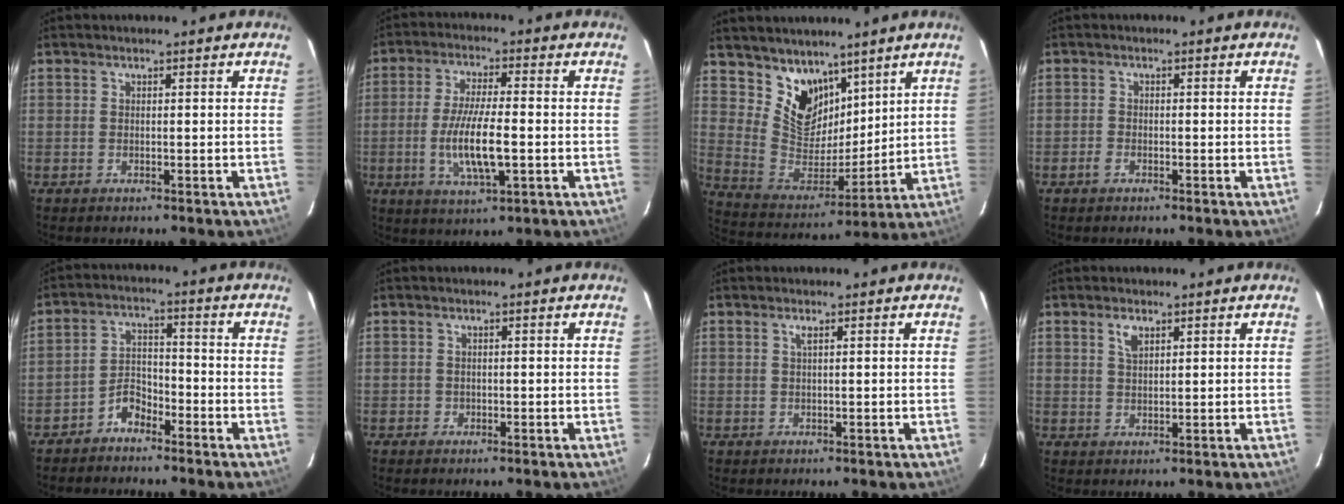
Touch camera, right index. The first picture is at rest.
{"total": 10.3, "force": [-2.2, 2.5, 9.7], "torque": [-0.190, -0.012, -0.038]}
{"total": 12.4, "force": [8.3, 7.8, 4.7], "torque": [-0.091, -0.002, 0.170]}
{"total": 1.2, "force": [-0.9, 0.7, 0.5], "torque": [-0.009, 0.002, -0.018]}
{"total": 4.6, "force": [-3.7, 2.2, 1.6], "torque": [-0.033, 0.019, -0.069]}
{"total": 0.9, "force": [-0.3, 0.8, 0.0], "torque": [0.003, 0.004, -0.002]}
{"total": 0.8, "force": [0.3, -0.2, 0.8], "torque": [-0.016, 0.003, 0.005]}
{"total": 2.6, "force": [1.5, 1.2, 1.7], "torque": [-0.032, 0.004, 0.028]}